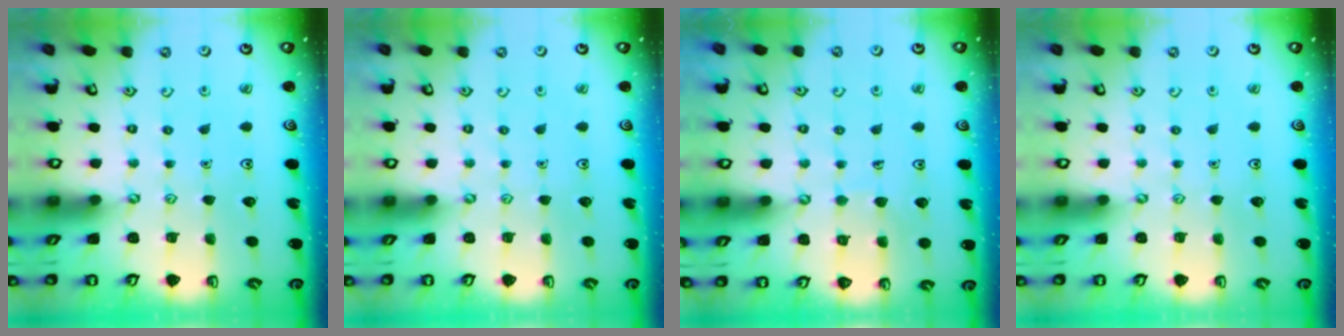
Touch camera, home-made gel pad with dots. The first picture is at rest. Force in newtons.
{"total": 0.0}
{"total": 5.6, "press": 5.6, "slide": 0.4}
{"total": 0.0}